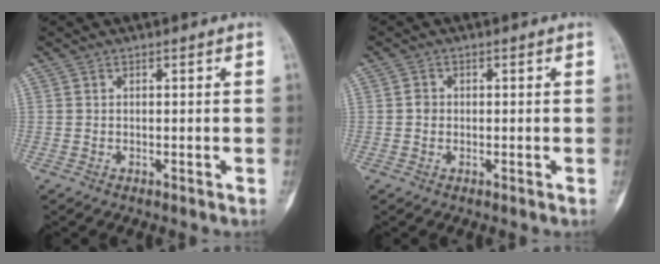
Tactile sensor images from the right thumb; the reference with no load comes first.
{"total": 1.3, "force": [-0.1, 1.2, 0.5], "torque": [-0.002, 0.005, -0.003]}